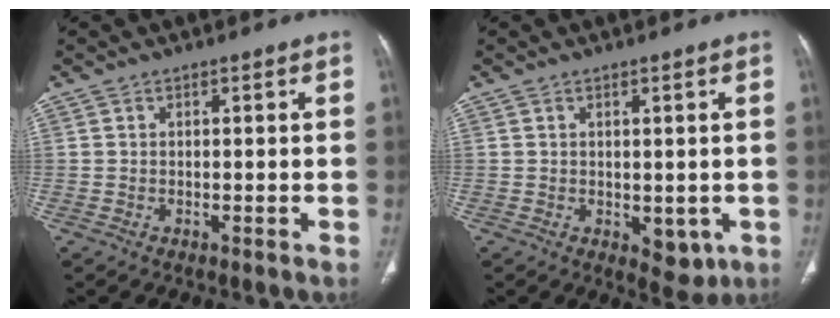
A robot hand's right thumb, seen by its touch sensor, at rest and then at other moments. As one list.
[{"total": 4.3, "force": [-0.7, 2.6, 3.4], "torque": [-0.025, -0.010, 0.004]}]